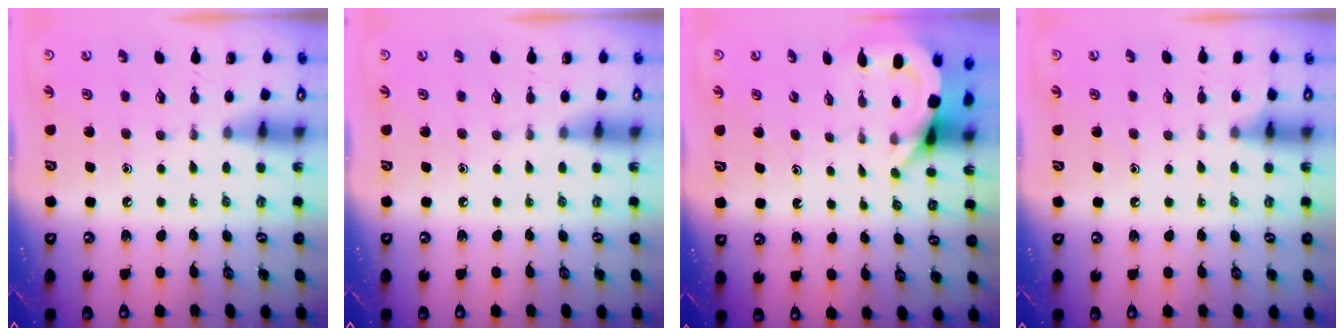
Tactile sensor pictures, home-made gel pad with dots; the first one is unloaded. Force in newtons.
{"total": 0.0}
{"total": 3.6, "press": 3.6, "slide": 0.2}
{"total": 4.4, "press": 4.4, "slide": 0.6}